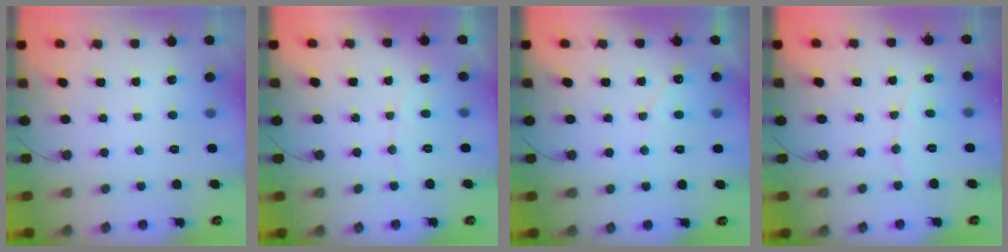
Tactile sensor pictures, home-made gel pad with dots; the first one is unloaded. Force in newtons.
{"total": 3.9, "press": 3.9, "slide": 0.3}
{"total": 3.0, "press": 3.0, "slide": 0.1}
{"total": 3.9, "press": 3.9, "slide": 0.3}